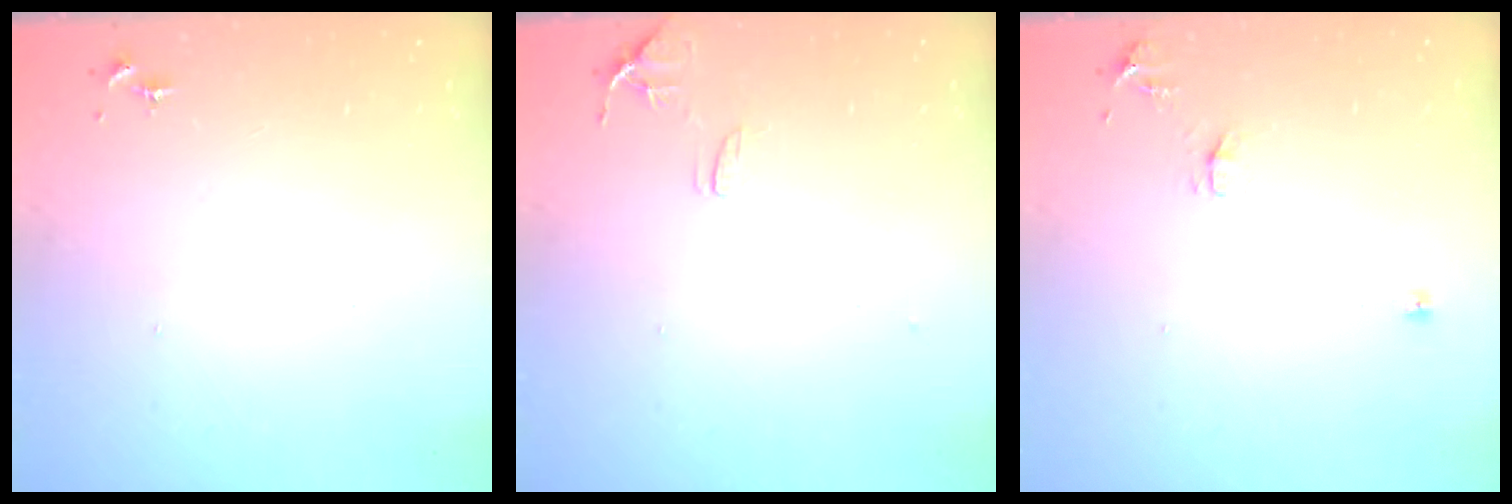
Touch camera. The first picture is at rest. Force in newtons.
{"total": 7.7, "press": 7.7, "slide": 0.7}
{"total": 6.9, "press": 6.9, "slide": 0.9}